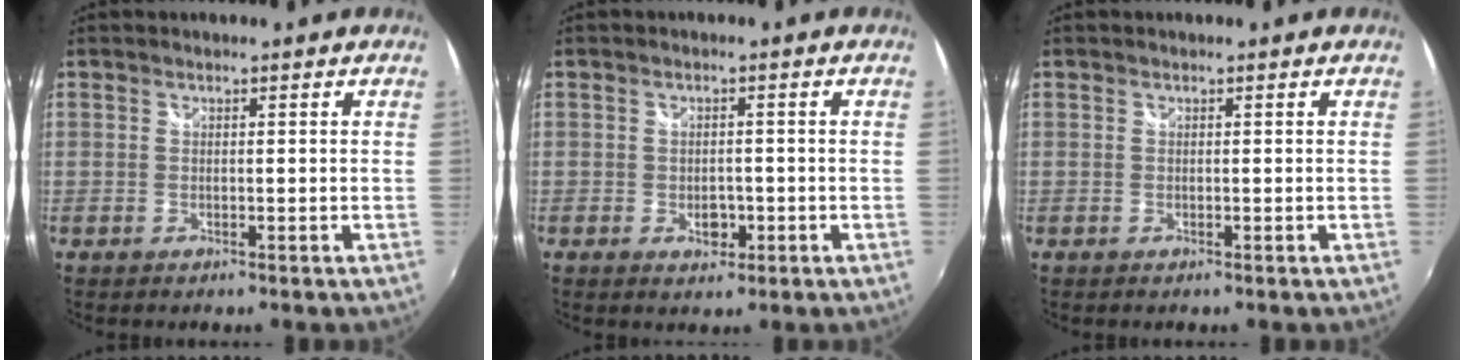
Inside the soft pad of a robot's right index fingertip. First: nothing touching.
{"total": 3.0, "force": [-1.1, 2.0, 1.9], "torque": [-0.032, -0.001, -0.014]}
{"total": 0.0}